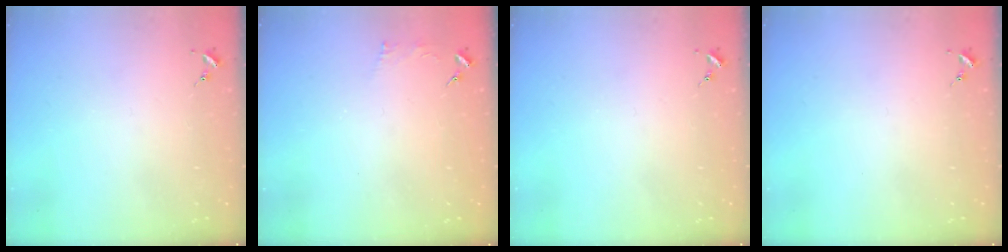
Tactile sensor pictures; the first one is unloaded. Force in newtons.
{"total": 2.4, "press": 2.4, "slide": 0.3}
{"total": 0.0}
{"total": 0.0}